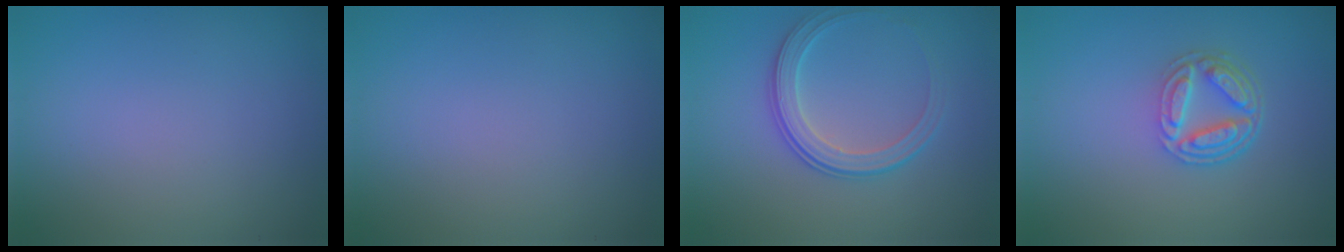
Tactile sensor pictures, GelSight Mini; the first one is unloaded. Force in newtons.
{"total": 0.0}
{"total": 3.4, "press": 2.8, "slide": 1.9}
{"total": 4.4, "press": 3.3, "slide": 2.9}